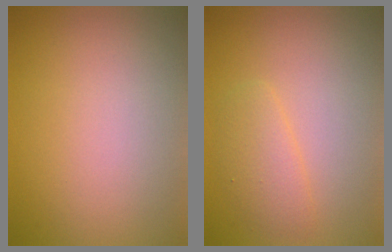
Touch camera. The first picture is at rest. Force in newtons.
{"total": 2.0, "press": 2.0, "slide": 0.1}